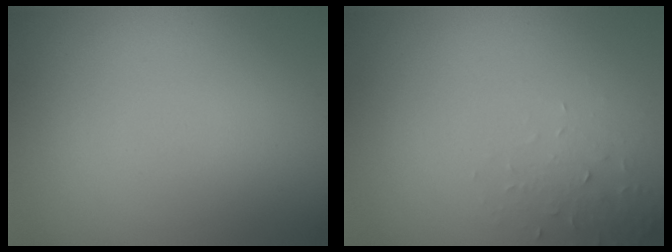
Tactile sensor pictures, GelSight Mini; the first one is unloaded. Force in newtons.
{"total": 1.6, "press": 1.6, "slide": 0.4}